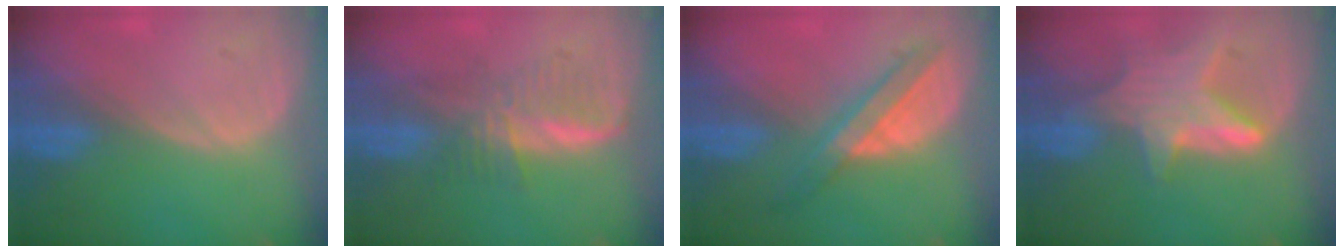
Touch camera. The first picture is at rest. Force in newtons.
{"total": 5.2, "press": 5.2, "slide": 0.7}
{"total": 5.7, "press": 5.6, "slide": 1.3}
{"total": 7.4, "press": 6.9, "slide": 2.6}